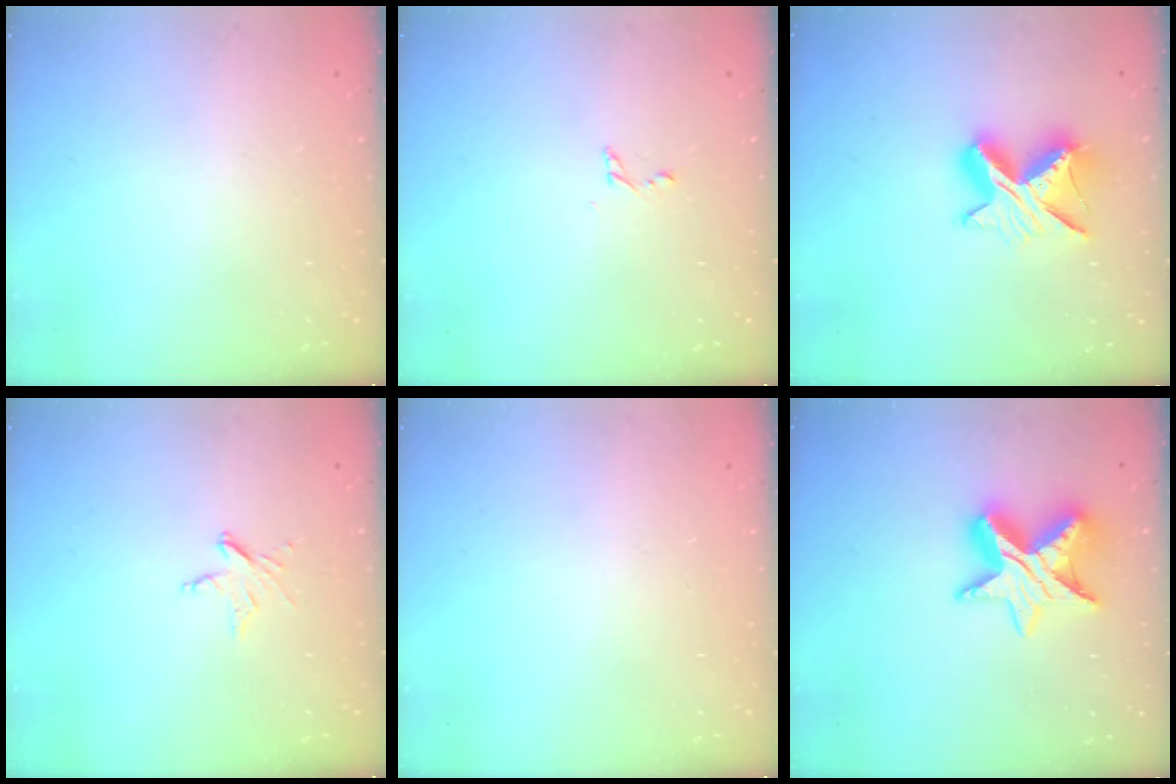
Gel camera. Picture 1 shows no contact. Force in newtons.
{"total": 2.5, "press": 2.5, "slide": 0.2}
{"total": 12.0, "press": 11.9, "slide": 1.4}
{"total": 3.6, "press": 3.6, "slide": 0.3}
{"total": 0.0}
{"total": 12.7, "press": 12.7, "slide": 0.7}